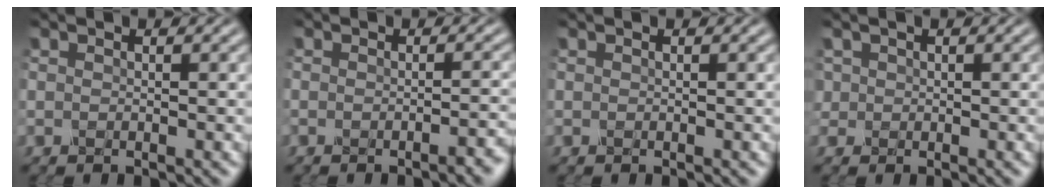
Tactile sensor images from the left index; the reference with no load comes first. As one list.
[{"total": 3.0, "force": [-1.7, 1.0, 2.2], "torque": [-0.011, 0.007, -0.025]}, {"total": 0.0}, {"total": 0.9, "force": [0.2, 0.9, -0.1], "torque": [0.007, 0.003, -0.001]}]